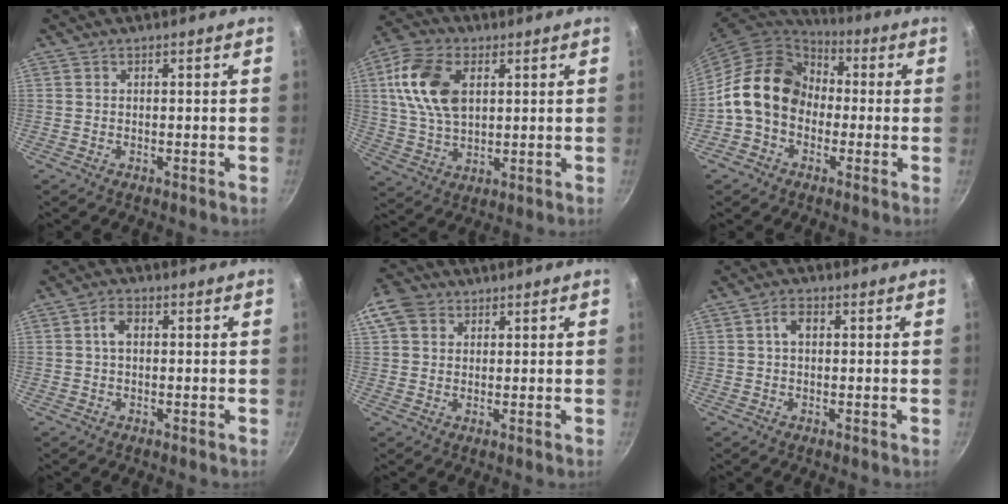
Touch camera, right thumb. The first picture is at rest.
{"total": 13.8, "force": [3.6, 8.7, 10.1], "torque": [-0.180, 0.001, 0.065]}
{"total": 15.0, "force": [-0.6, 12.1, 8.9], "torque": [-0.117, 0.039, -0.029]}
{"total": 3.3, "force": [0.5, 2.2, 2.4], "torque": [-0.038, 0.009, 0.004]}
{"total": 6.5, "force": [2.7, 5.1, 3.0], "torque": [-0.043, 0.003, 0.039]}
{"total": 3.2, "force": [0.6, 2.1, 2.3], "torque": [-0.033, 0.008, 0.007]}